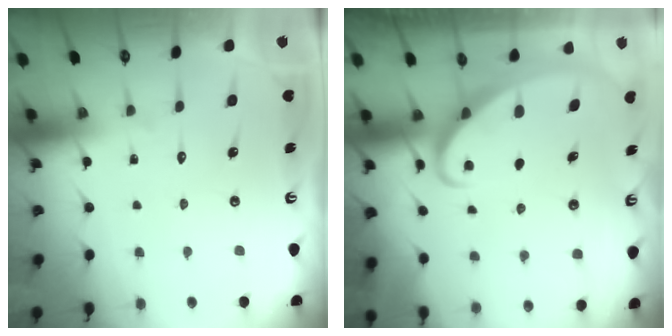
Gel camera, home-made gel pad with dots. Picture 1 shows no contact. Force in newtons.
{"total": 2.0, "press": 2.0, "slide": 0.4}